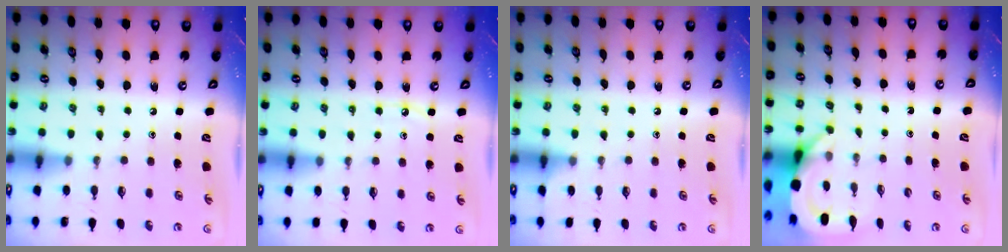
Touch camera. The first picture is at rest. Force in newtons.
{"total": 4.9, "press": 4.8, "slide": 0.7}
{"total": 4.4, "press": 4.4, "slide": 0.6}
{"total": 3.9, "press": 3.9, "slide": 0.2}